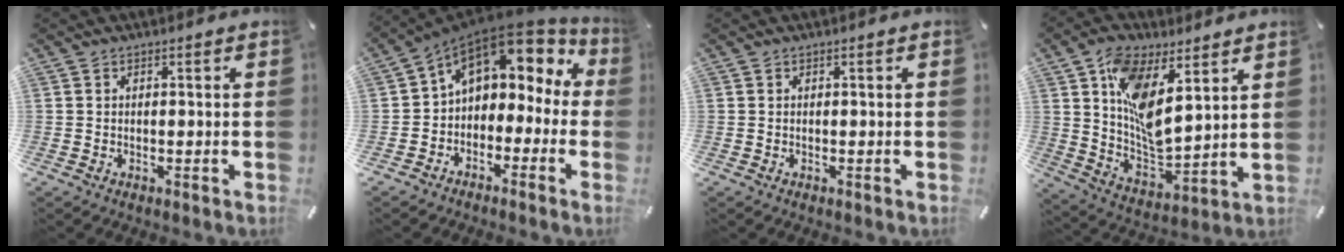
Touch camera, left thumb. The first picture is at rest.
{"total": 9.8, "force": [3.8, 6.9, 5.8], "torque": [-0.095, -0.024, 0.067]}
{"total": 0.0}
{"total": 14.0, "force": [6.9, 7.0, 9.9], "torque": [-0.202, -0.033, 0.127]}